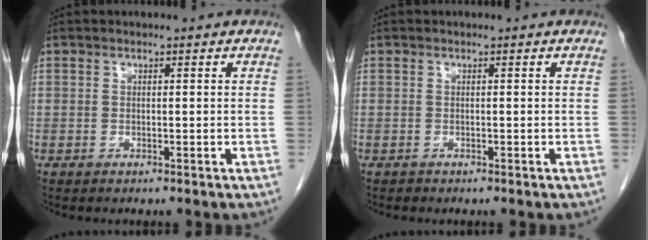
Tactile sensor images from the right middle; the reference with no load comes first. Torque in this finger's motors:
{"motor_torque": [-0.20, 0.00, -0.10, -0.01]}